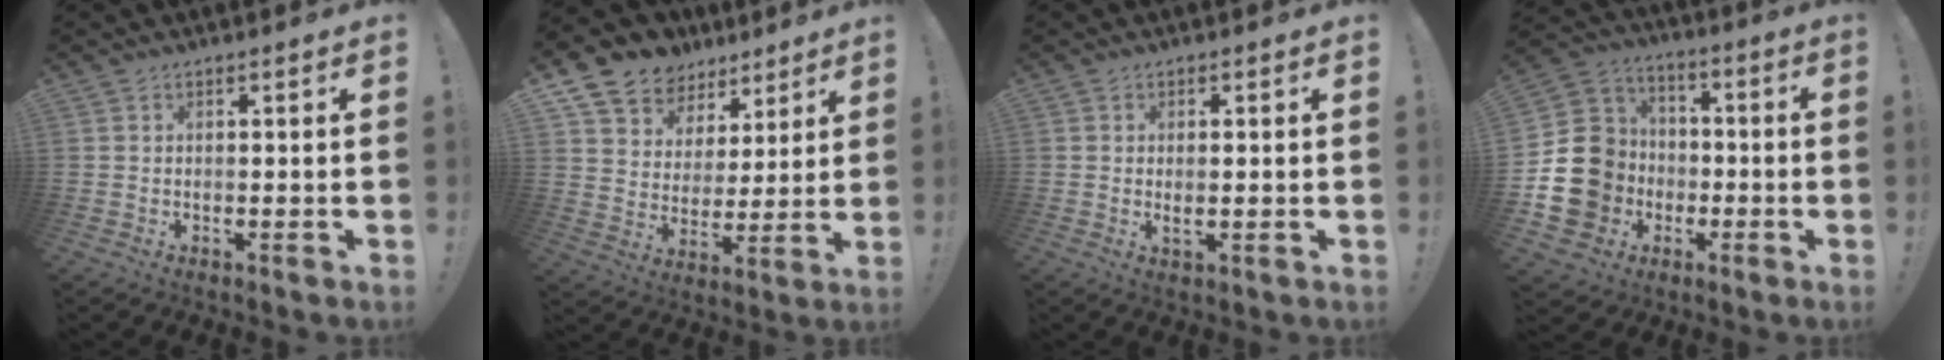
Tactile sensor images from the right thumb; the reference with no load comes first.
{"total": 10.3, "force": [7.4, 7.1, 1.5], "torque": [-0.039, -0.061, 0.145]}
{"total": 2.2, "force": [0.3, 0.5, 2.1], "torque": [-0.029, -0.006, 0.005]}
{"total": 19.1, "force": [-4.1, 16.9, 8.0], "torque": [-0.142, 0.033, -0.037]}